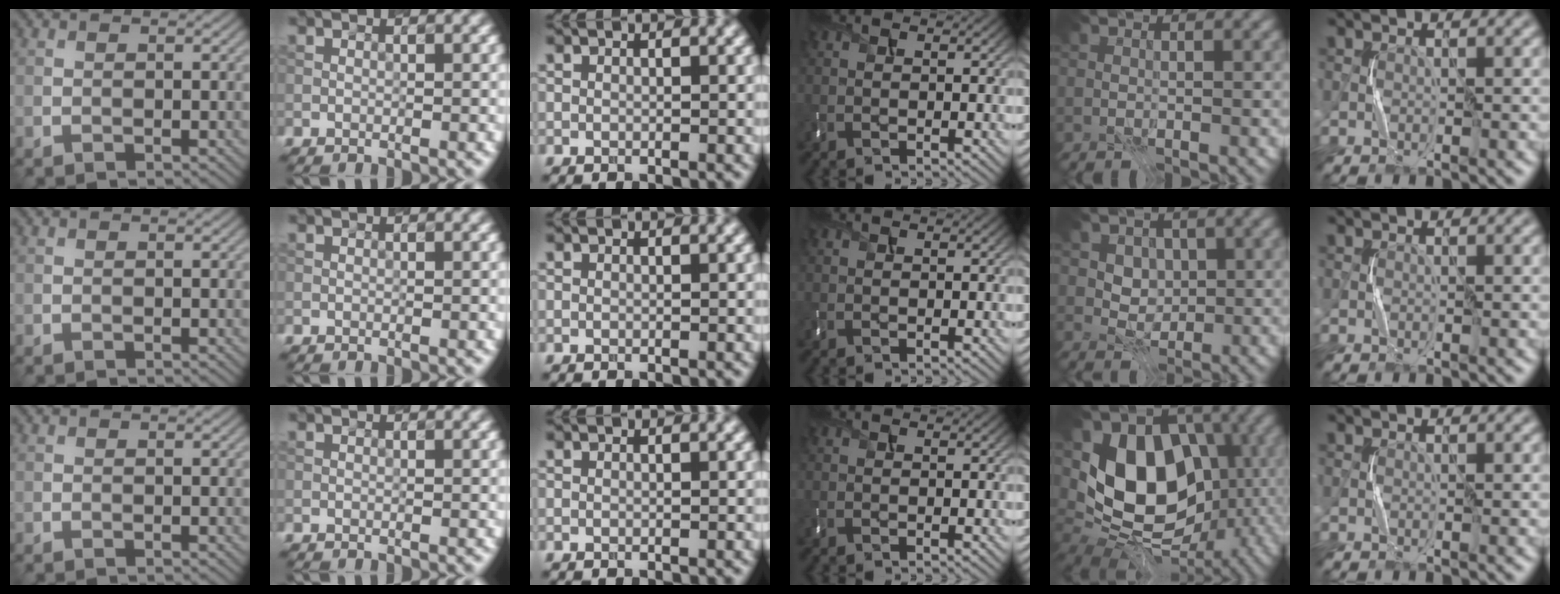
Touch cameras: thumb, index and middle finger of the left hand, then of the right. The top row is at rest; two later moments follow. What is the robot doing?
{"motion": "press", "object": "mouse"}